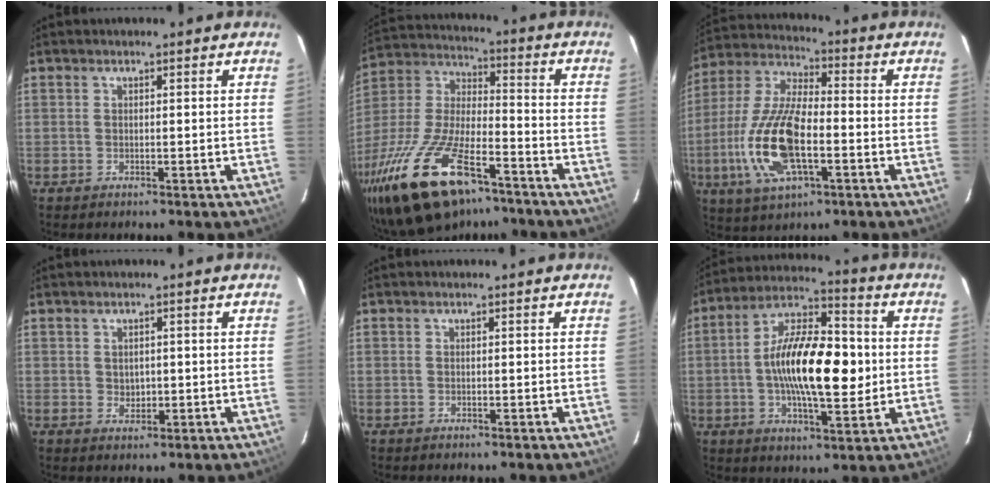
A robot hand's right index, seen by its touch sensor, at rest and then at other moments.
{"total": 25.4, "force": [-16.1, 9.8, 17.0], "torque": [-0.353, -0.034, -0.281]}
{"total": 17.7, "force": [-4.9, 7.2, 15.4], "torque": [-0.334, -0.008, -0.093]}
{"total": 2.3, "force": [0.1, 2.0, 1.1], "torque": [-0.016, 0.002, 0.005]}
{"total": 0.0}
{"total": 17.4, "force": [-0.5, 6.8, 16.0], "torque": [-0.285, 0.016, -0.015]}